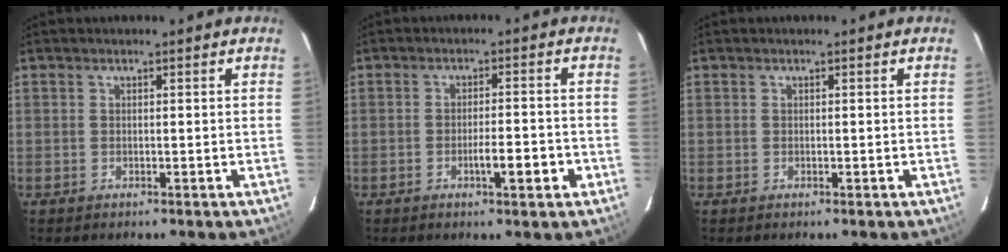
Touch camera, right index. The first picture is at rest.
{"total": 5.2, "force": [-2.1, 1.0, 4.6], "torque": [-0.074, 0.002, -0.028]}
{"total": 0.0}